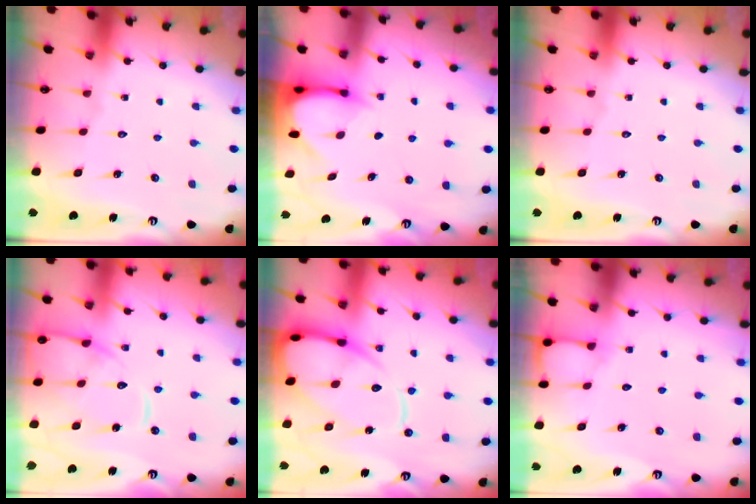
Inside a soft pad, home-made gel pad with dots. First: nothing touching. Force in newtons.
{"total": 3.8, "press": 3.8, "slide": 0.3}
{"total": 0.0}
{"total": 12.7, "press": 12.6, "slide": 1.2}
{"total": 15.5, "press": 15.4, "slide": 1.6}
{"total": 4.6, "press": 4.5, "slide": 0.5}